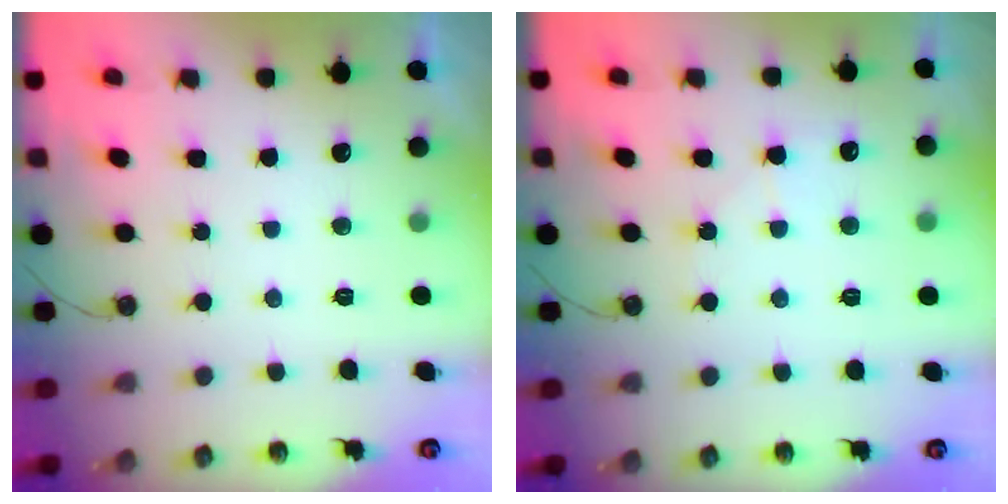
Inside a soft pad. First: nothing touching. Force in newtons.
{"total": 4.7, "press": 4.7, "slide": 0.6}